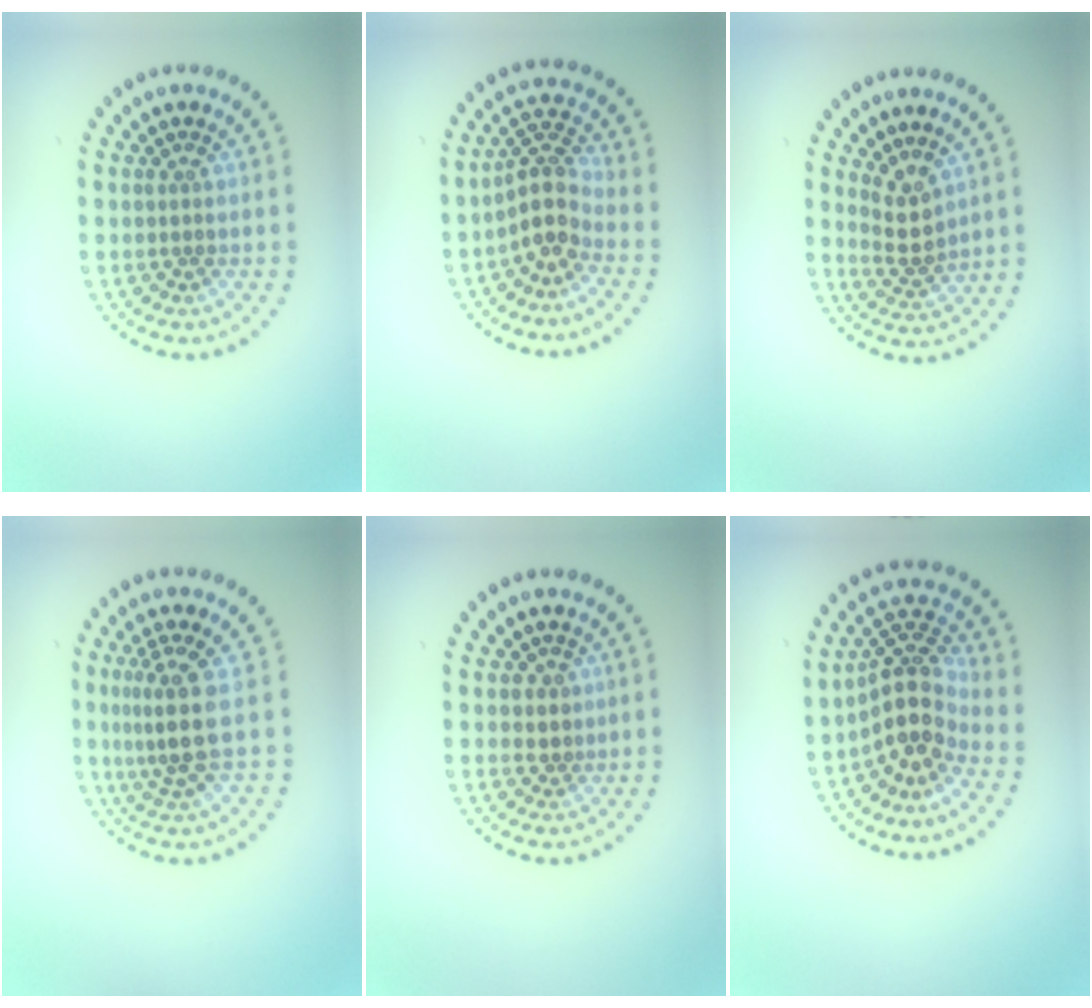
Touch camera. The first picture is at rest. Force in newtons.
{"total": 3.5, "press": 2.7, "slide": 2.3}
{"total": 2.3, "press": 1.9, "slide": 1.3}
{"total": 3.6, "press": 2.6, "slide": 2.4}
{"total": 1.2, "press": 0.8, "slide": 0.8}
{"total": 4.5, "press": 3.3, "slide": 2.9}